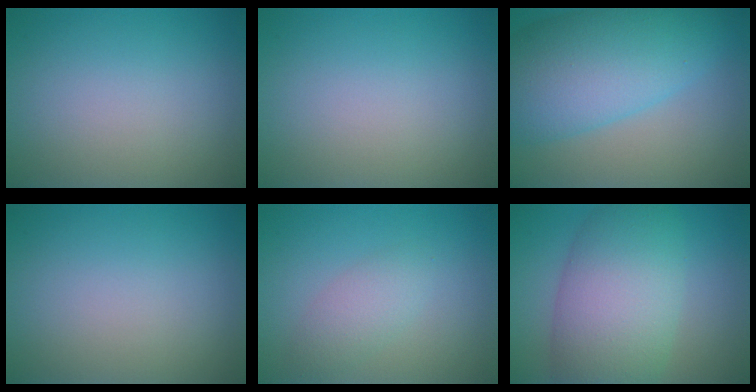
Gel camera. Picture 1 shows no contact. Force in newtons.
{"total": 0.0}
{"total": 9.9, "press": 9.9, "slide": 0.2}
{"total": 0.0}
{"total": 2.2, "press": 2.2, "slide": 0.2}
{"total": 9.5, "press": 9.5, "slide": 0.3}